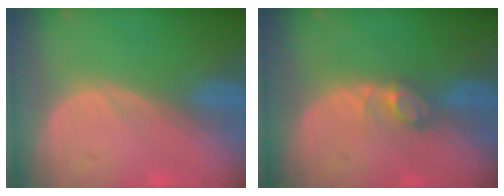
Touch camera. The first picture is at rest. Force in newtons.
{"total": 2.8, "press": 2.8, "slide": 0.4}